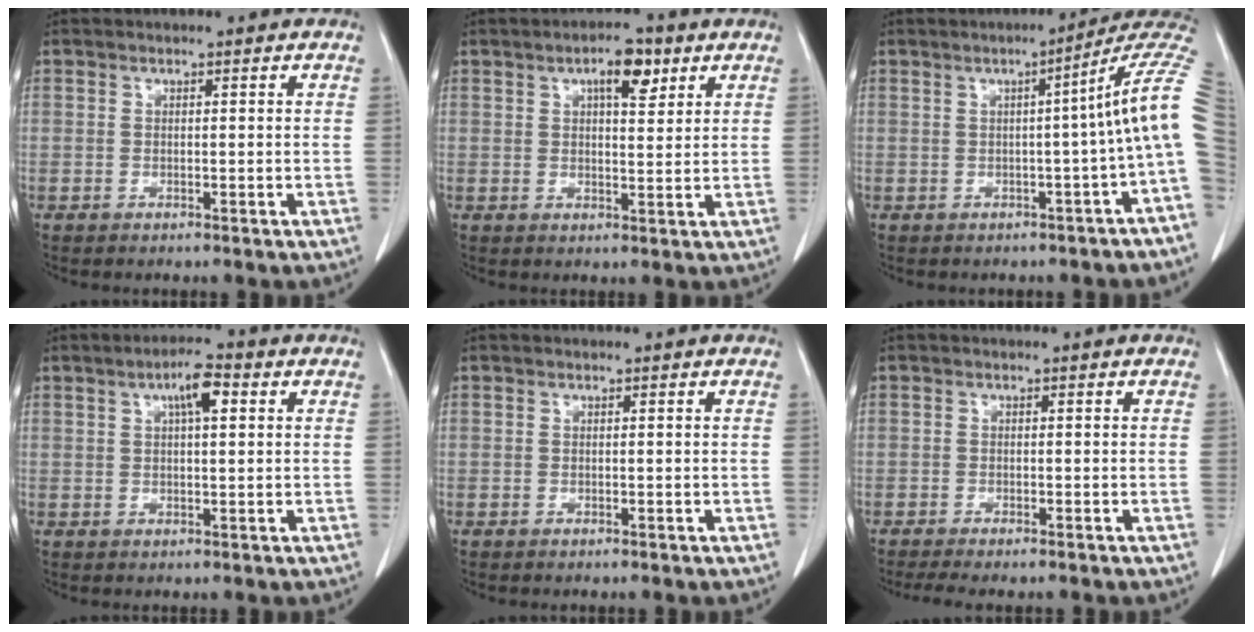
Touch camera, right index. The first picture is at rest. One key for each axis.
{"total": 5.4, "fx": 2.8, "fy": 1.9, "fz": 4.3, "tx": -0.069, "ty": 0.006, "tz": 0.041}
{"total": 8.8, "fx": 0.0, "fy": -1.6, "fz": 8.6, "tx": -0.088, "ty": 0.024, "tz": -0.010}
{"total": 4.8, "fx": 1.8, "fy": 1.0, "fz": 4.3, "tx": -0.078, "ty": 0.011, "tz": 0.029}
{"total": 0.0}
{"total": 4.2, "fx": -3.5, "fy": 0.5, "fz": 2.3, "tx": -0.034, "ty": -0.010, "tz": -0.053}